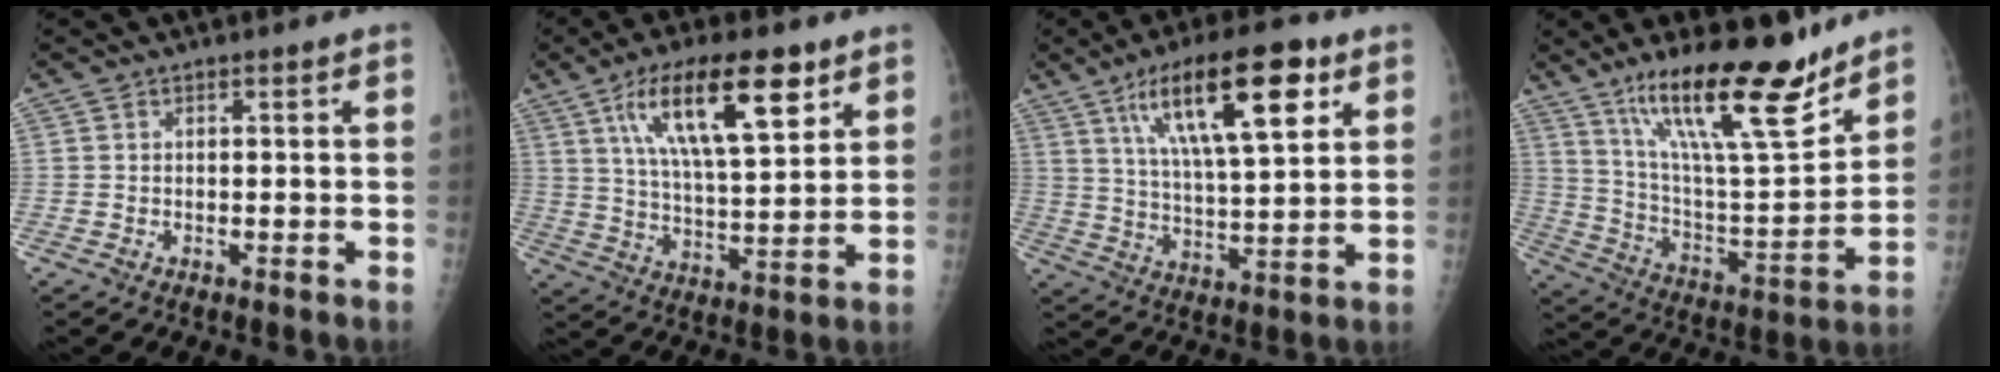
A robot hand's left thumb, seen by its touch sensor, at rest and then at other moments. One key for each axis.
{"total": 17.2, "fx": 8.8, "fy": 5.8, "fz": 13.7, "tx": -0.208, "ty": -0.031, "tz": 0.154}
{"total": 18.2, "fx": 8.8, "fy": 5.6, "fz": 14.9, "tx": -0.223, "ty": -0.026, "tz": 0.149}
{"total": 22.1, "fx": 15.3, "fy": 5.1, "fz": 15.1, "tx": -0.224, "ty": -0.083, "tz": 0.265}